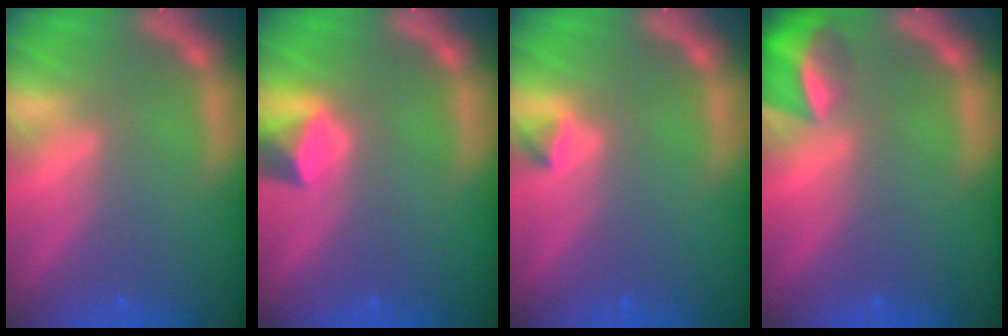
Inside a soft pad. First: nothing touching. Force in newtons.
{"total": 2.4}
{"total": 0.9}
{"total": 4.9}